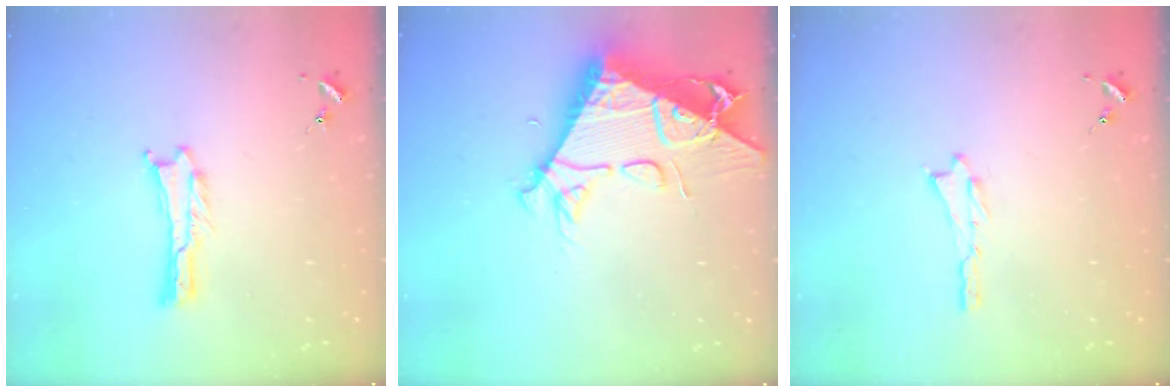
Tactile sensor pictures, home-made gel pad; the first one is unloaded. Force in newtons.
{"total": 11.3, "press": 11.2, "slide": 1.2}
{"total": 0.0}